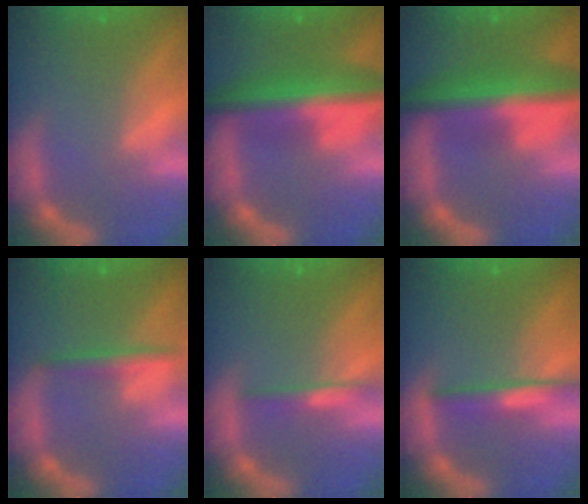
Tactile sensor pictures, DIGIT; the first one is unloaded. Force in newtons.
{"total": 9.5}
{"total": 10.0}
{"total": 2.4}
{"total": 2.0}
{"total": 3.0}